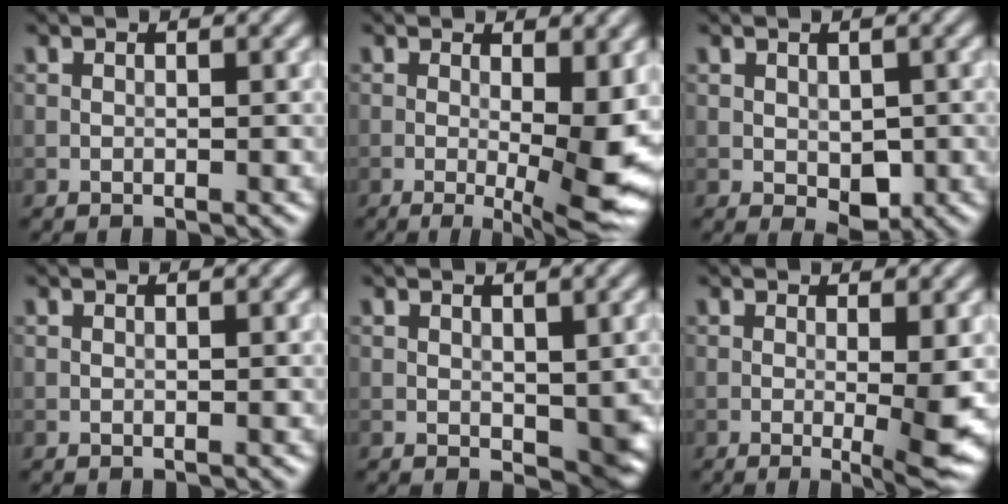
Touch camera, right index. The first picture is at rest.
{"total": 9.3, "force": [-0.5, 2.5, 9.0], "torque": [-0.112, -0.016, -0.005]}
{"total": 2.6, "force": [-0.4, 1.7, 2.0], "torque": [-0.025, -0.006, 0.001]}
{"total": 0.0}
{"total": 3.4, "force": [0.1, 2.1, 2.7], "torque": [-0.036, -0.008, 0.008]}
{"total": 5.0, "force": [-0.4, 0.8, 4.9], "torque": [-0.072, -0.011, -0.004]}